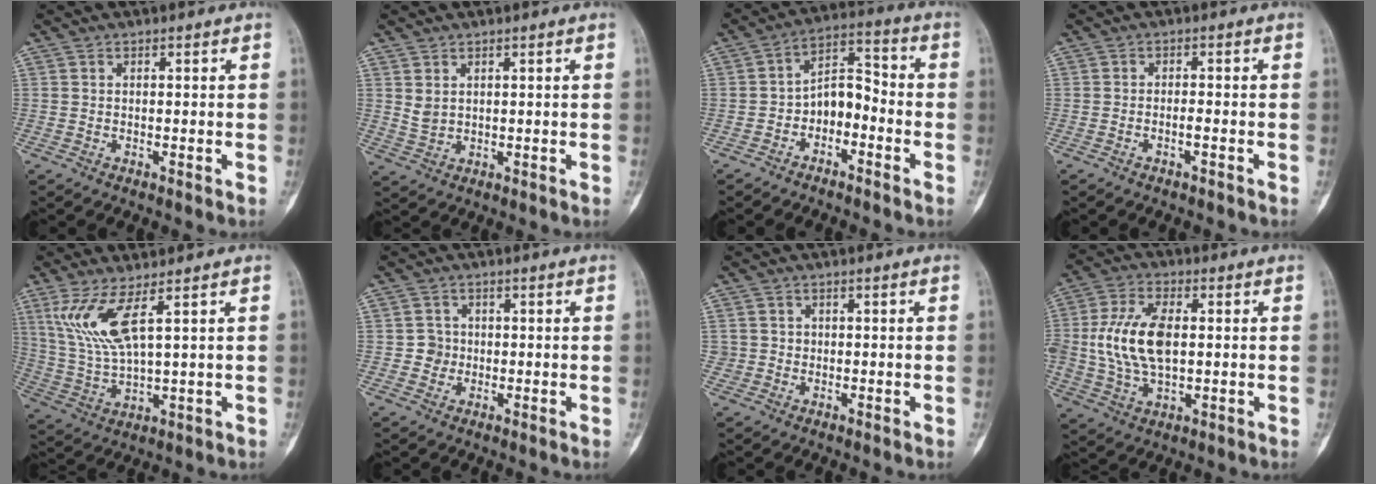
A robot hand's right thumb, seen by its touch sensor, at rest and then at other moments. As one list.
[{"total": 2.5, "force": [1.1, 1.7, 1.5], "torque": [-0.025, -0.009, 0.031]}, {"total": 7.5, "force": [-2.9, 4.8, 4.9], "torque": [-0.056, 0.047, -0.062]}, {"total": 1.4, "force": [-0.8, 0.3, 1.1], "torque": [-0.021, 0.010, -0.015]}, {"total": 9.7, "force": [4.6, 2.0, 8.4], "torque": [-0.200, -0.028, 0.106]}, {"total": 2.6, "force": [-0.2, 2.5, 0.3], "torque": [0.016, 0.008, -0.008]}, {"total": 1.9, "force": [0.1, 1.8, 0.0], "torque": [0.014, 0.007, 0.002]}, {"total": 13.5, "force": [0.9, 7.5, 11.2], "torque": [-0.226, 0.005, 0.019]}]